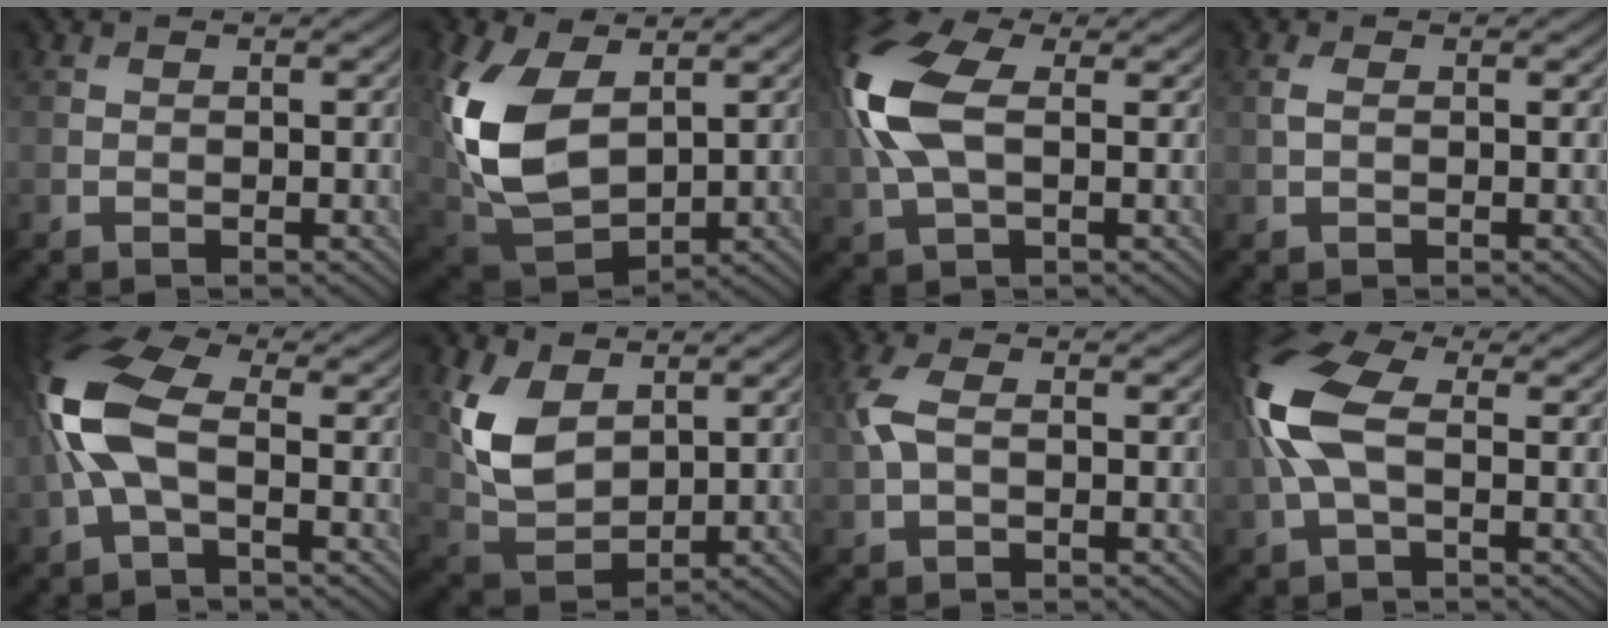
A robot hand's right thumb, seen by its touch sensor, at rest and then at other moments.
{"total": 14.0, "force": [3.2, 8.9, 10.3], "torque": [-0.266, -0.005, 0.072]}
{"total": 11.6, "force": [1.4, 6.2, 9.7], "torque": [-0.256, 0.017, 0.015]}
{"total": 1.4, "force": [0.2, 0.8, 1.2], "torque": [-0.037, 0.004, 0.002]}
{"total": 9.9, "force": [-0.4, 4.5, 8.8], "torque": [-0.212, 0.020, -0.024]}
{"total": 9.0, "force": [3.2, 5.7, 6.2], "torque": [-0.156, -0.005, 0.067]}
{"total": 4.1, "force": [0.4, 2.3, 3.4], "torque": [-0.096, 0.010, 0.005]}
{"total": 10.3, "force": [0.6, 5.1, 9.0], "torque": [-0.235, 0.021, -0.001]}